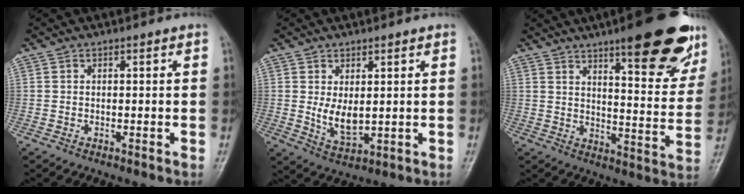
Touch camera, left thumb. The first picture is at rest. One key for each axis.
{"total": 5.7, "fx": 1.1, "fy": 3.0, "fz": 4.8, "tx": -0.077, "ty": -0.019, "tz": 0.030}
{"total": 21.1, "fx": 13.0, "fy": 5.6, "fz": 15.6, "tx": -0.165, "ty": -0.060, "tz": 0.175}